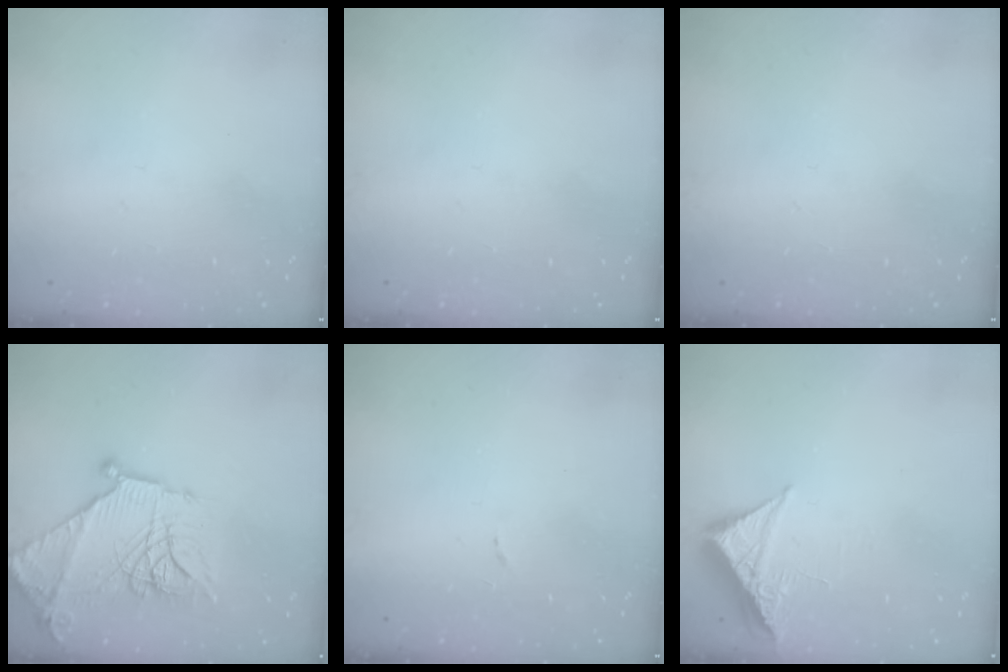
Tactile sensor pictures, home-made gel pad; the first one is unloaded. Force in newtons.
{"total": 0.0}
{"total": 0.0}
{"total": 21.3, "press": 21.2, "slide": 1.6}
{"total": 4.2, "press": 4.1, "slide": 0.7}
{"total": 6.5, "press": 6.5, "slide": 0.7}